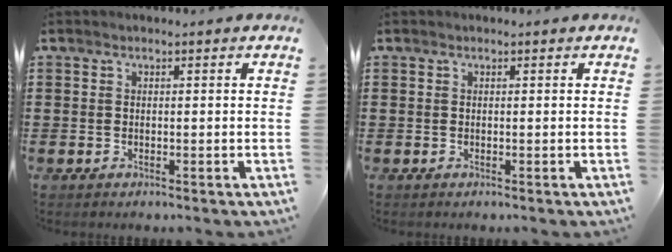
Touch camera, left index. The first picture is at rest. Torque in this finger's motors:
{"motor_torque": [-0.01, -0.01, 0.00, 0.00]}